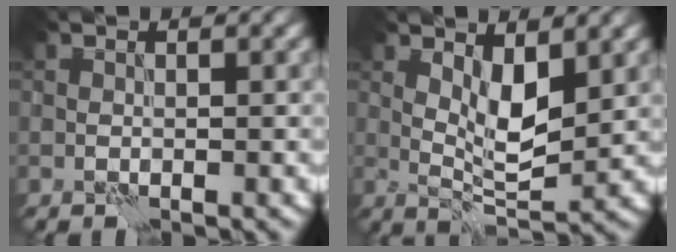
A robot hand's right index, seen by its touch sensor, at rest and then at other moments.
{"total": 3.9, "force": [1.8, 1.3, 3.3], "torque": [-0.062, -0.009, 0.036]}